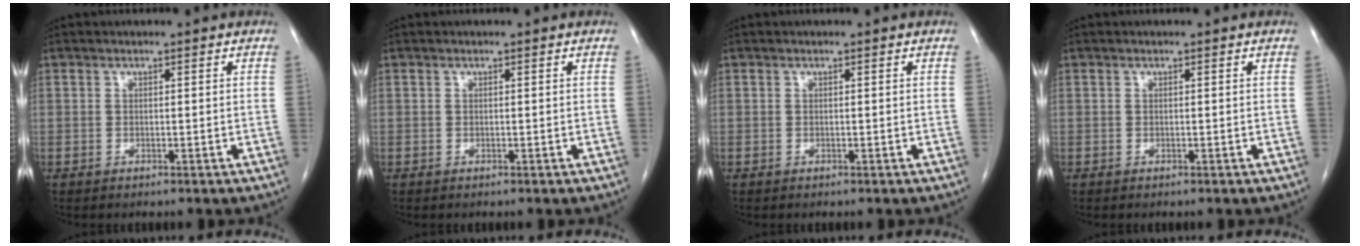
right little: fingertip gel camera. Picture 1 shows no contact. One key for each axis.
{"total": 0.0}
{"total": 0.0}
{"total": 0.0}